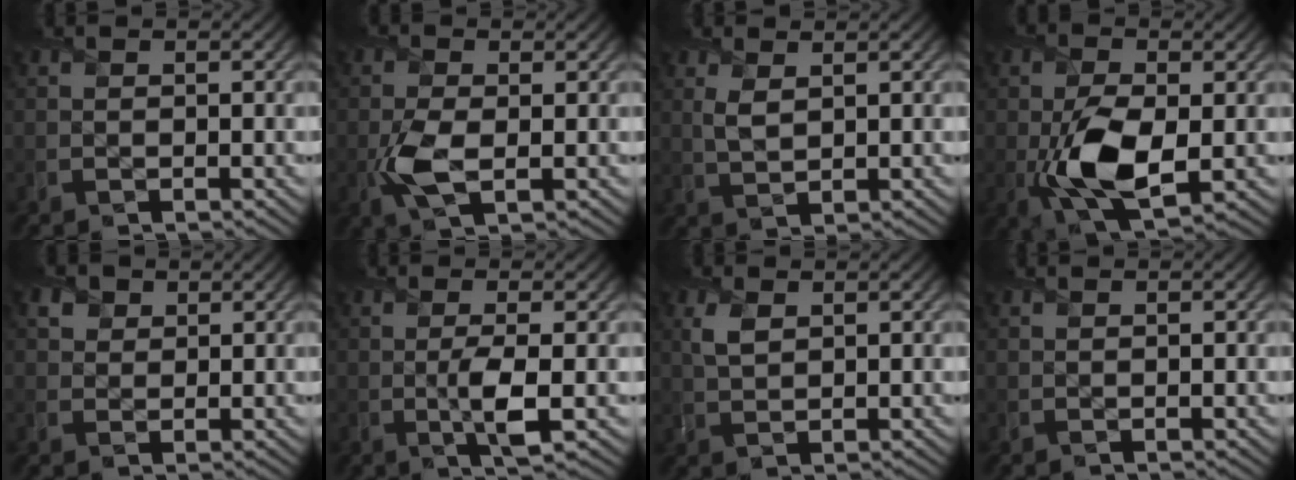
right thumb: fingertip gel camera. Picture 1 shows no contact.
{"total": 4.8, "force": [-1.0, 2.4, 4.0], "torque": [-0.097, -0.006, -0.022]}
{"total": 2.6, "force": [1.3, 1.2, 2.0], "torque": [-0.054, -0.001, 0.029]}
{"total": 9.5, "force": [-1.6, 5.2, 7.8], "torque": [-0.173, -0.018, -0.025]}
{"total": 2.0, "force": [1.2, 1.6, 0.2], "torque": [-0.009, -0.001, 0.023]}
{"total": 3.5, "force": [-0.4, 0.6, 3.4], "torque": [-0.066, -0.003, -0.009]}
{"total": 2.6, "force": [1.2, 1.3, 1.9], "torque": [-0.051, 0.002, 0.027]}
{"total": 0.0}